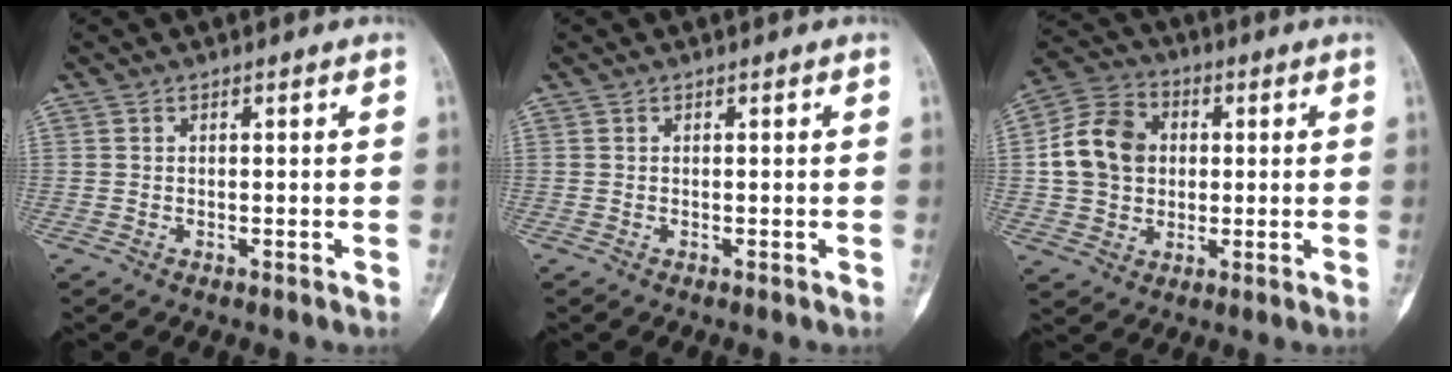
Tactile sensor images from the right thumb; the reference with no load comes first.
{"total": 0.0}
{"total": 12.5, "force": [1.1, 10.2, 7.1], "torque": [-0.109, 0.016, 0.015]}